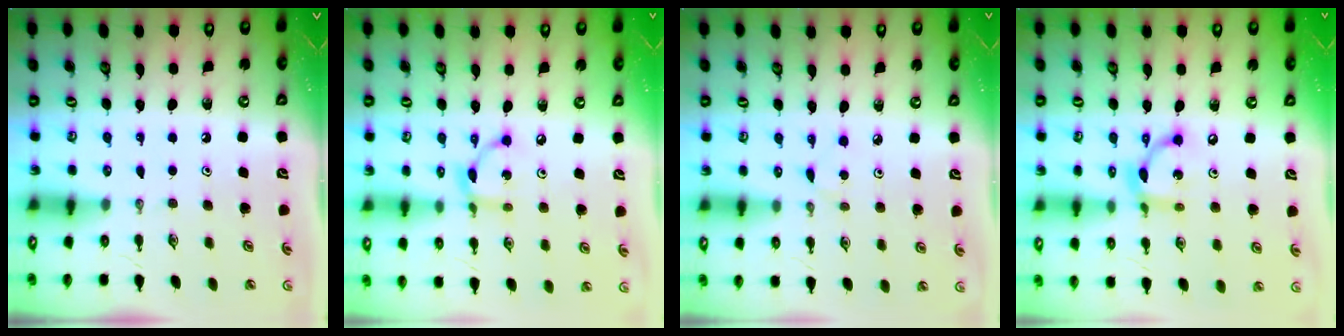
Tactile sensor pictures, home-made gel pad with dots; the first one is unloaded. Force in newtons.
{"total": 6.7, "press": 6.7, "slide": 0.2}
{"total": 2.9, "press": 2.9, "slide": 0.4}
{"total": 10.3, "press": 10.3, "slide": 0.4}